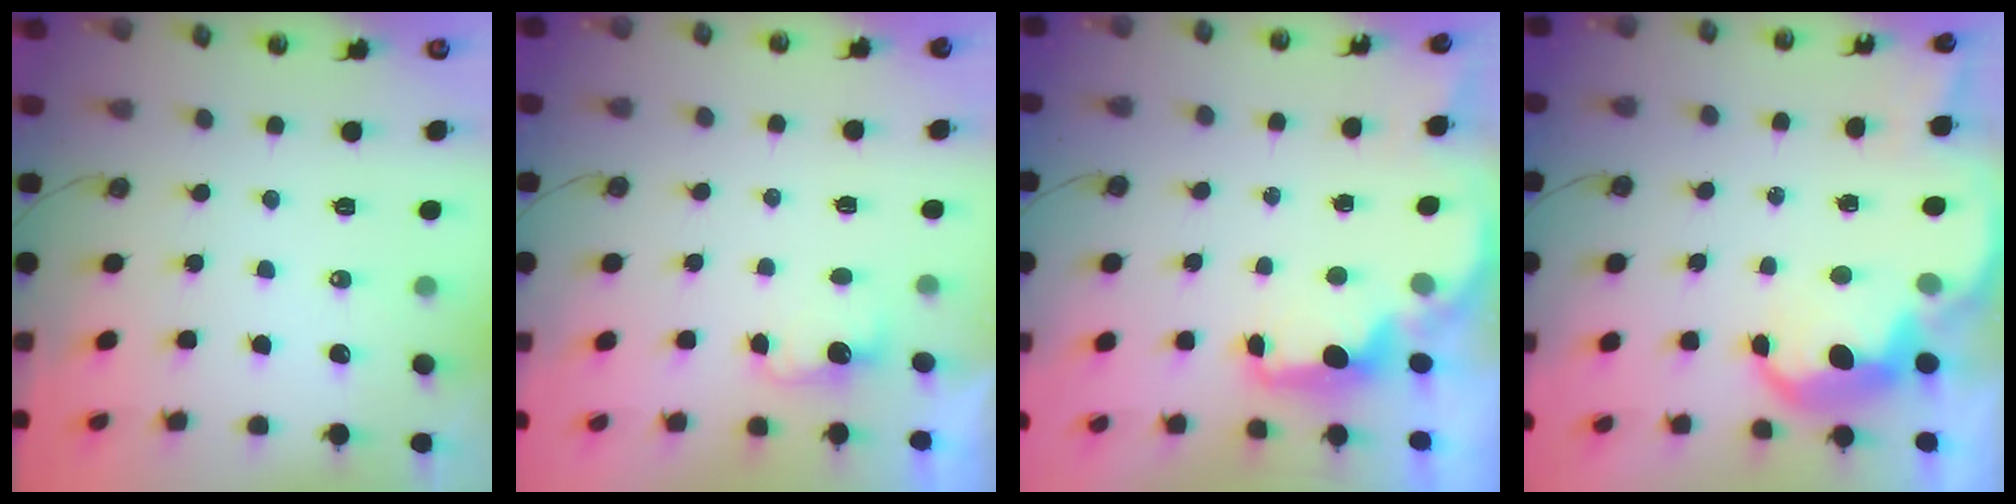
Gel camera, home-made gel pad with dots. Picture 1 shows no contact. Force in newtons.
{"total": 2.4, "press": 2.3, "slide": 0.8}
{"total": 2.4, "press": 2.3, "slide": 0.8}
{"total": 7.3, "press": 7.3, "slide": 0.6}